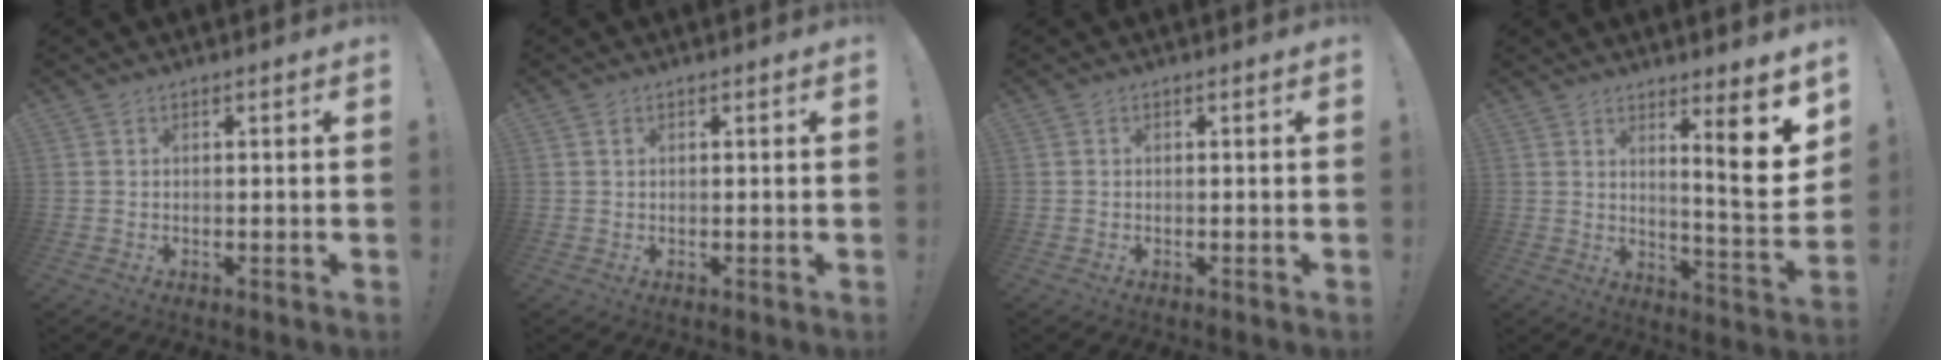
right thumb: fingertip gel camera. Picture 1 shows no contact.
{"total": 0.8, "force": [0.5, 0.3, 0.6], "torque": [-0.004, -0.003, 0.007]}
{"total": 0.0}
{"total": 11.8, "force": [5.6, 0.7, 10.4], "torque": [-0.137, -0.054, 0.080]}